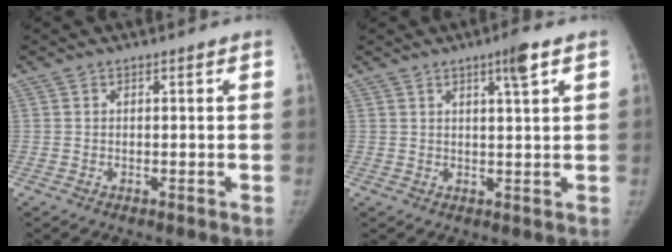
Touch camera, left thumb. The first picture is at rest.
{"total": 4.3, "force": [2.3, 0.3, 3.6], "torque": [-0.053, -0.011, 0.038]}